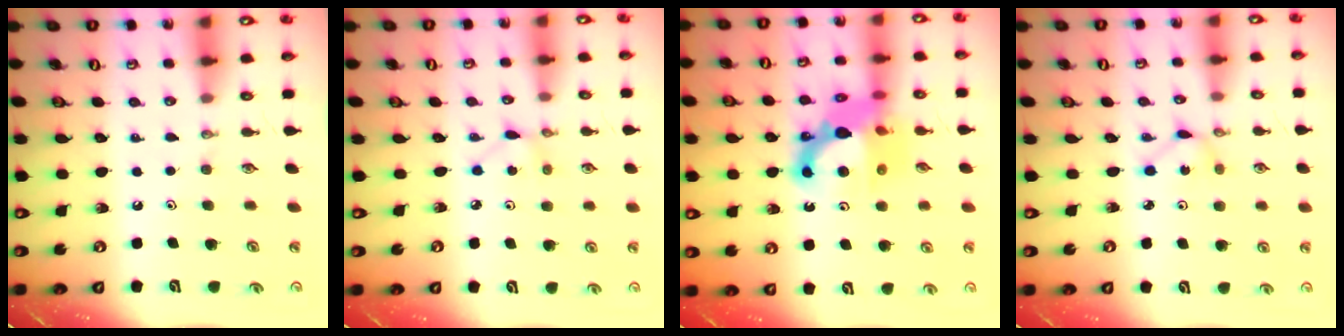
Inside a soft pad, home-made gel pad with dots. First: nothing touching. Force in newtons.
{"total": 1.9, "press": 1.9, "slide": 0.2}
{"total": 13.6, "press": 13.5, "slide": 1.7}
{"total": 1.6, "press": 1.6, "slide": 0.2}